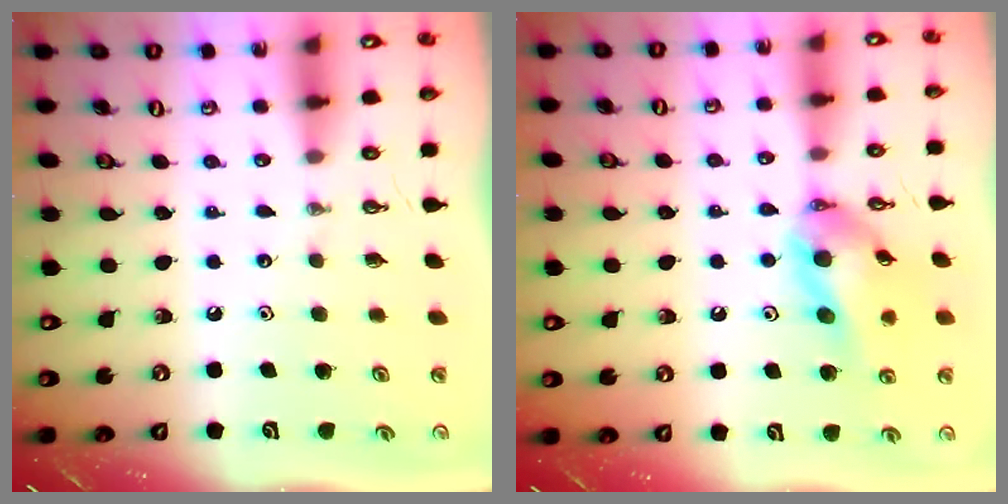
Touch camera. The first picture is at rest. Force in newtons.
{"total": 13.4, "press": 13.2, "slide": 2.6}